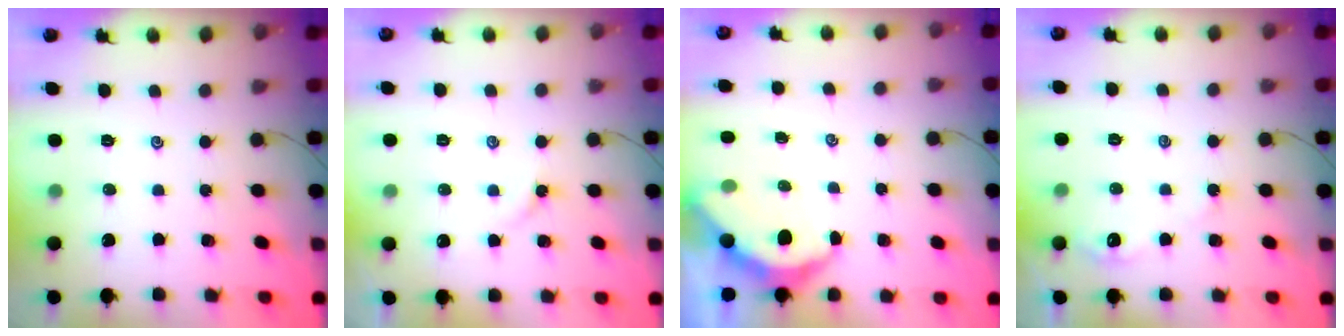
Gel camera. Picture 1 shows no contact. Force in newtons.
{"total": 1.5, "press": 1.4, "slide": 0.3}
{"total": 4.4, "press": 4.4, "slide": 0.3}
{"total": 2.7, "press": 2.7, "slide": 0.3}